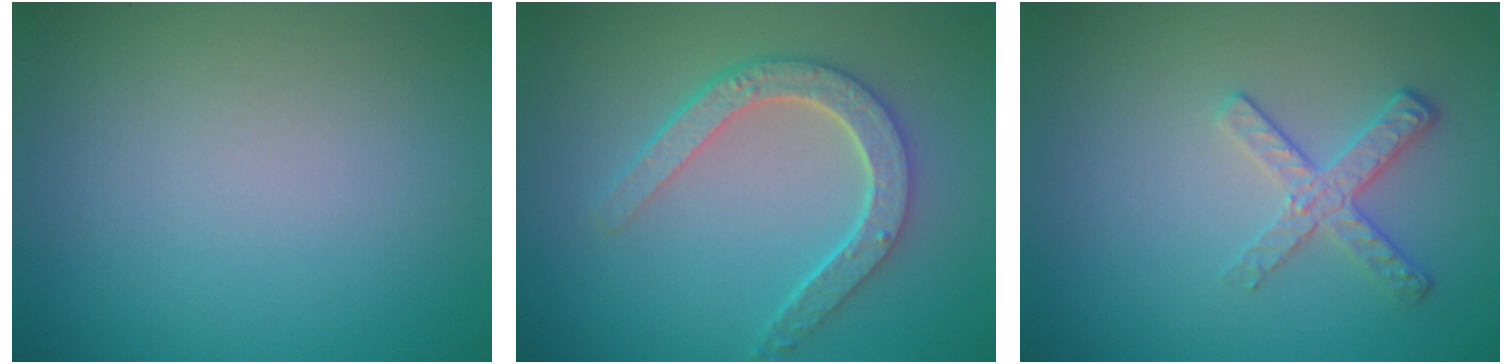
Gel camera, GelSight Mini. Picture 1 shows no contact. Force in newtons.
{"total": 4.5, "press": 3.6, "slide": 2.8}
{"total": 2.6, "press": 2.4, "slide": 1.2}